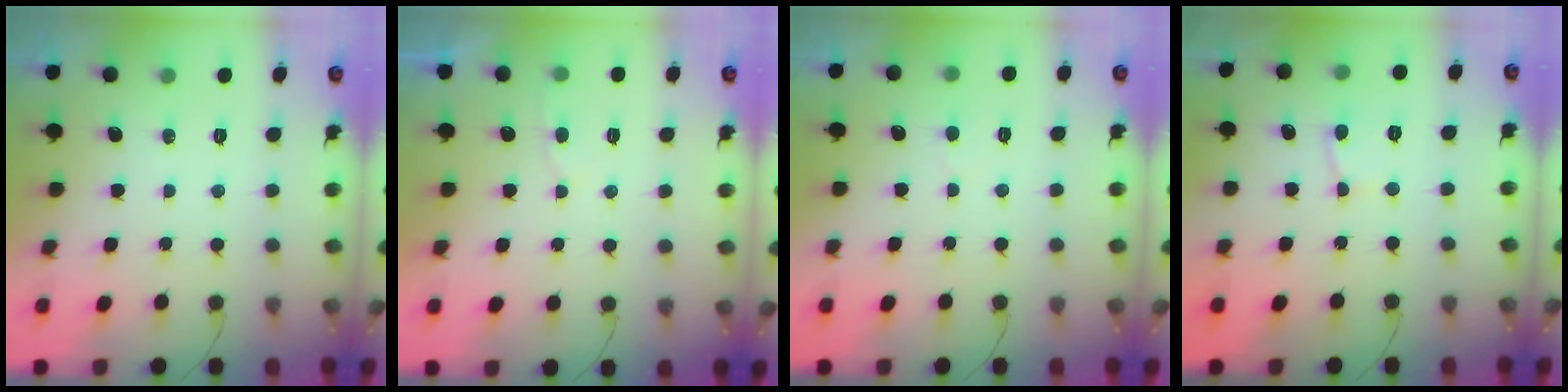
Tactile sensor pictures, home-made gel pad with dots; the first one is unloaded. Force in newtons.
{"total": 3.3, "press": 3.3, "slide": 0.4}
{"total": 2.9, "press": 2.9, "slide": 0.3}
{"total": 2.4, "press": 2.4, "slide": 0.1}